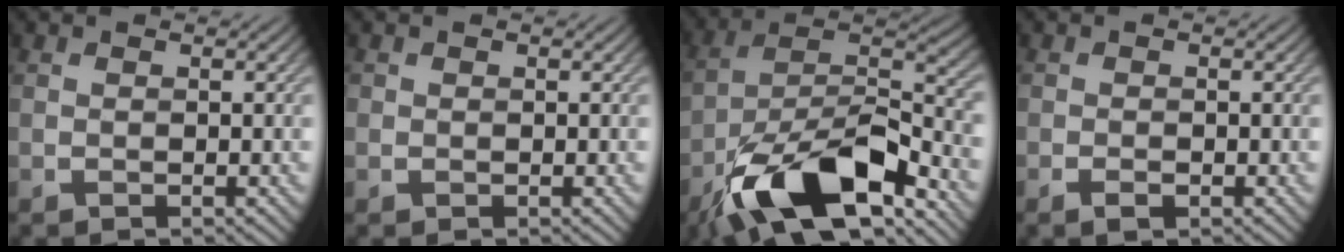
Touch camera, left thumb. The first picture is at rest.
{"total": 0.6, "force": [0.0, 0.6, 0.0], "torque": [0.004, -0.003, -0.003]}
{"total": 16.6, "force": [-10.0, 6.2, 11.7], "torque": [-0.214, -0.014, -0.194]}
{"total": 1.2, "force": [-0.7, 0.5, 0.9], "torque": [-0.016, -0.001, -0.012]}